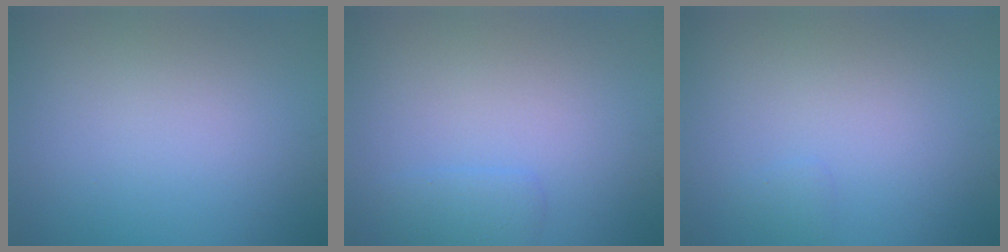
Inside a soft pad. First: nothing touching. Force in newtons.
{"total": 1.5, "press": 1.5, "slide": 0.1}
{"total": 0.6, "press": 0.6, "slide": 0.1}